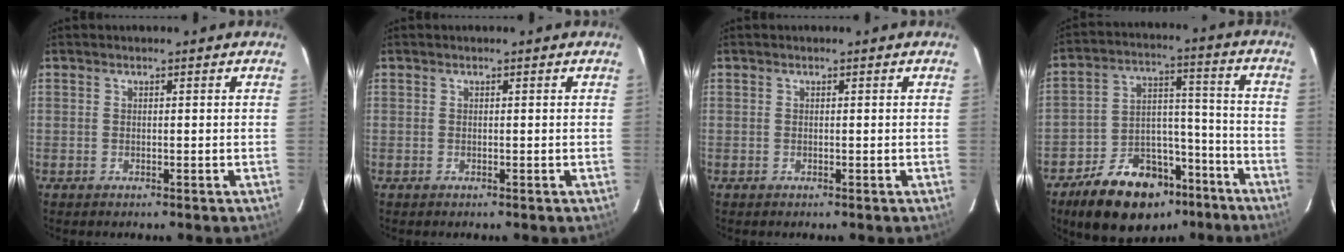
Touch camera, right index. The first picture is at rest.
{"total": 0.0}
{"total": 0.0}
{"total": 18.2, "force": [-12.6, 9.9, 8.7], "torque": [-0.167, 0.036, -0.184]}